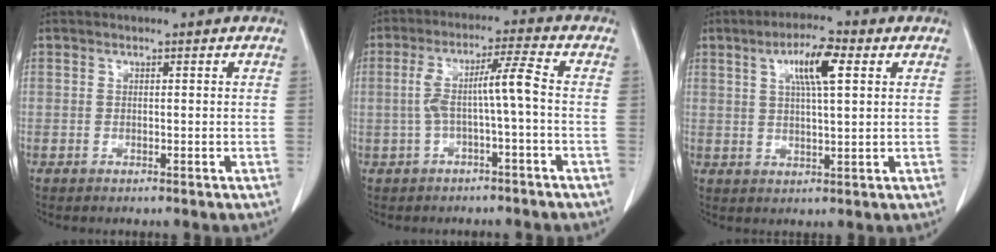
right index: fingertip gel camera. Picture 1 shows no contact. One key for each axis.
{"total": 6.4, "fx": -1.0, "fy": -0.4, "fz": 6.3, "tx": -0.125, "ty": 0.029, "tz": -0.013}
{"total": 7.1, "fx": 2.7, "fy": 1.1, "fz": 6.4, "tx": -0.116, "ty": 0.009, "tz": 0.046}